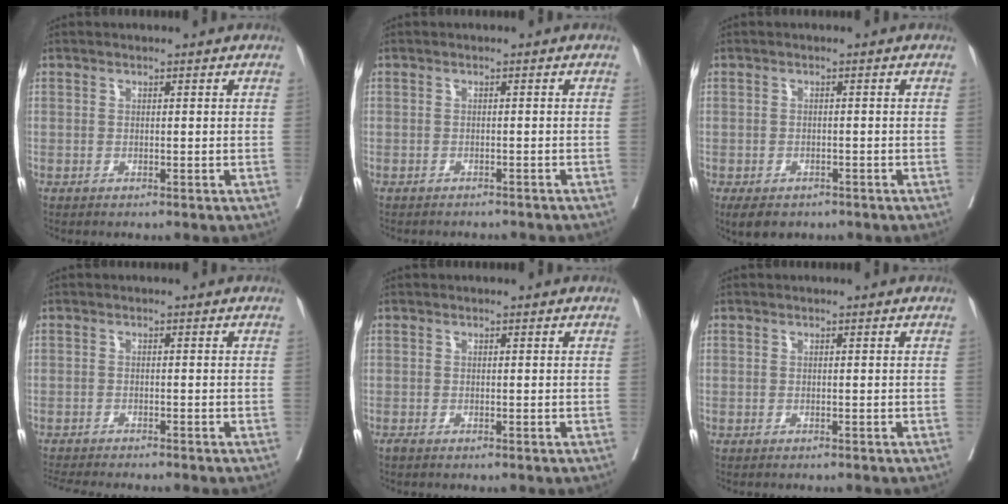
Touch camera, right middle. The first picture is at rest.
{"total": 5.5, "force": [-5.1, 1.5, 1.5], "torque": [-0.017, -0.005, -0.059]}
{"total": 5.4, "force": [-4.0, 2.8, 2.2], "torque": [-0.027, -0.003, -0.055]}
{"total": 8.4, "force": [-7.7, 0.3, 3.5], "torque": [-0.043, -0.014, -0.114]}
{"total": 0.5, "force": [-0.5, 0.0, 0.2], "torque": [-0.009, -0.003, -0.013]}
{"total": 1.5, "force": [-1.4, 0.1, 0.5], "torque": [-0.008, -0.002, -0.019]}